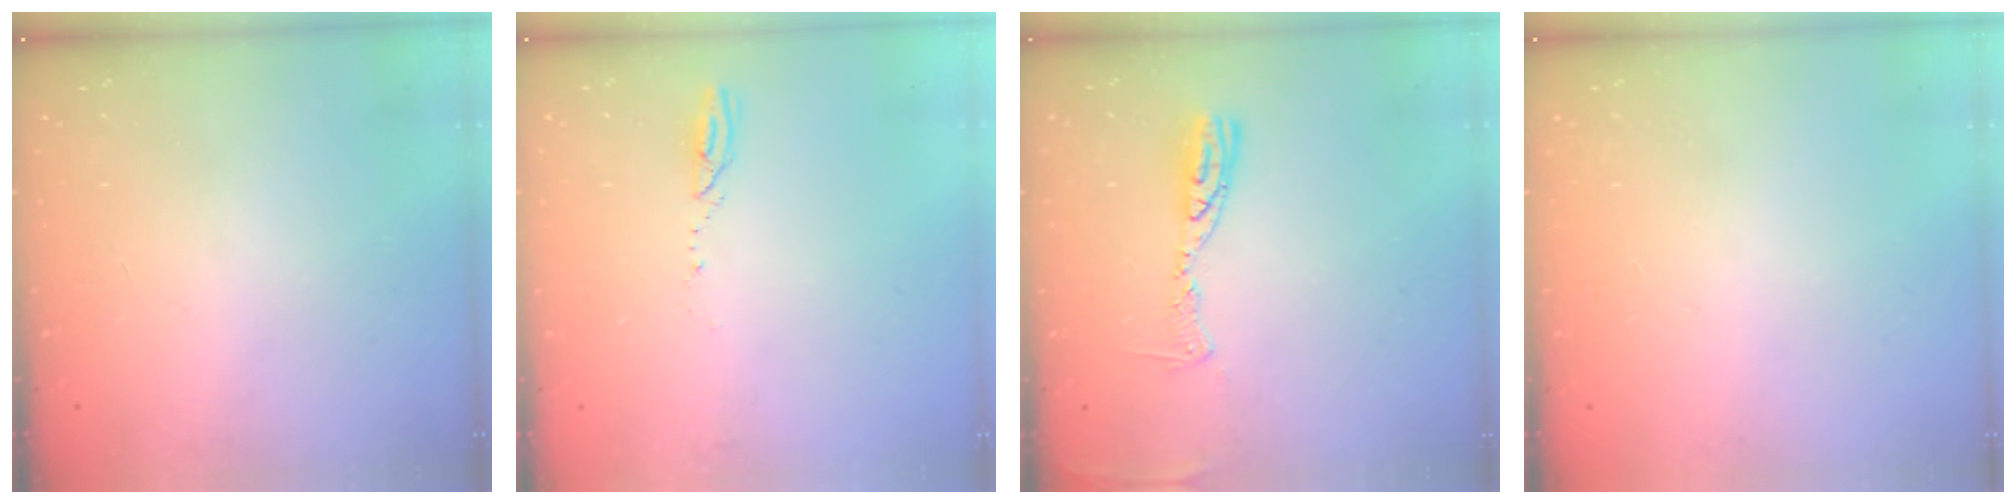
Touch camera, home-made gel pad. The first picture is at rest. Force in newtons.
{"total": 2.6, "press": 2.6, "slide": 0.3}
{"total": 8.8, "press": 8.8, "slide": 0.9}
{"total": 0.0}